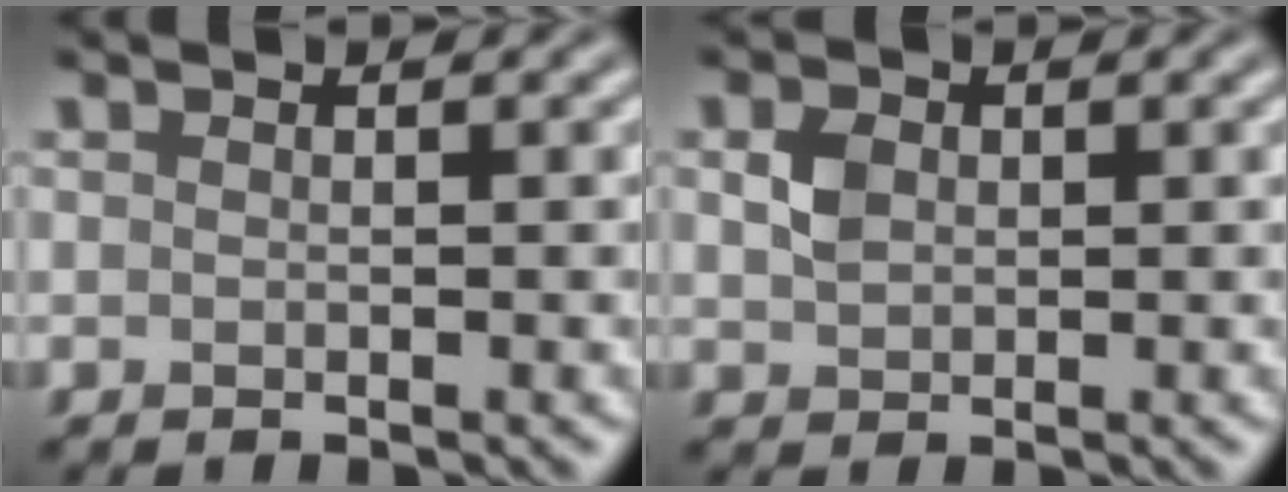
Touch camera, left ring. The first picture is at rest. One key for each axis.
{"total": 1.9, "fx": 0.5, "fy": 1.5, "fz": 1.1, "tx": -0.026, "ty": 0.004, "tz": 0.010}